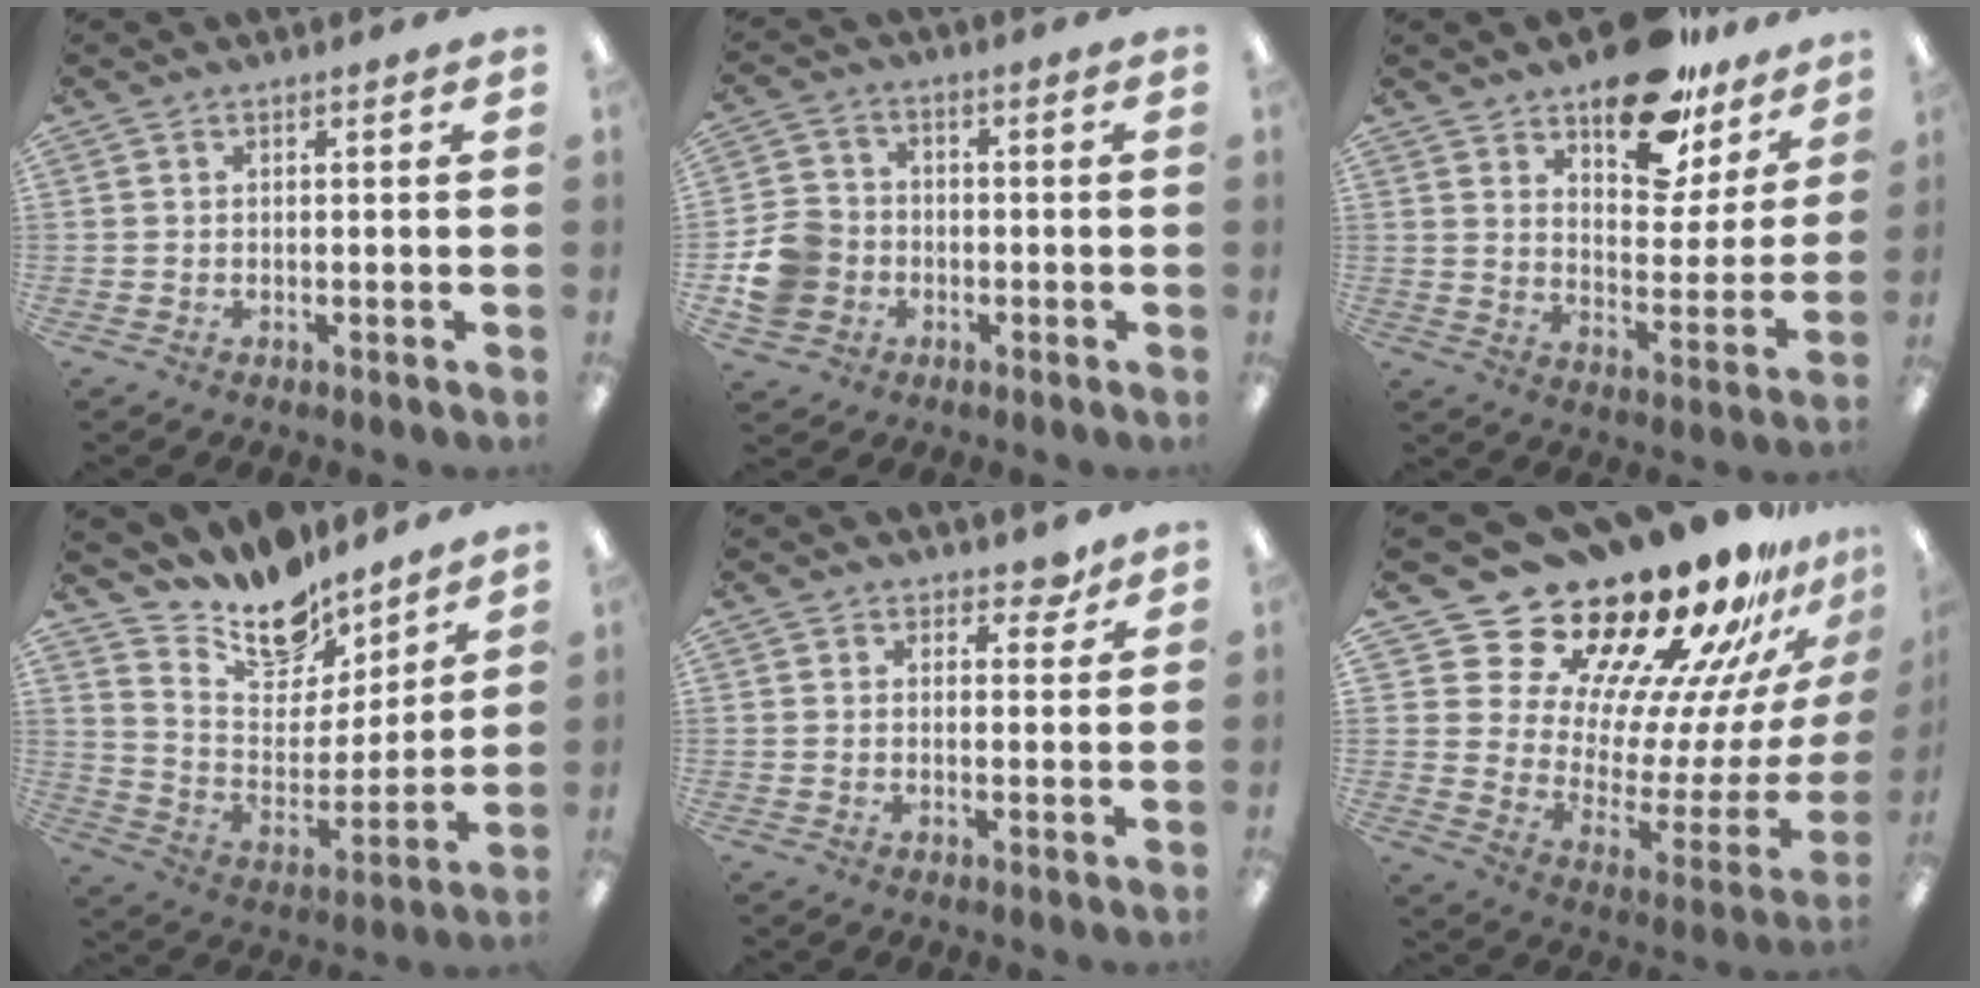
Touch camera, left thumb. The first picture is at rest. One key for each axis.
{"total": 9.0, "fx": -2.4, "fy": 8.1, "fz": 3.2, "tx": -0.068, "ty": 0.026, "tz": -0.042}
{"total": 16.8, "fx": 12.7, "fy": 7.8, "fz": 7.6, "tx": -0.105, "ty": -0.081, "tz": 0.224}
{"total": 14.2, "fx": 12.0, "fy": 6.6, "fz": 3.7, "tx": -0.074, "ty": -0.099, "tz": 0.217}
{"total": 3.9, "fx": 3.0, "fy": 2.1, "fz": 1.2, "tx": 0.002, "ty": -0.017, "tz": 0.050}
{"total": 25.1, "fx": 20.9, "fy": 10.7, "fz": 9.1, "tx": -0.122, "ty": -0.183, "tz": 0.383}